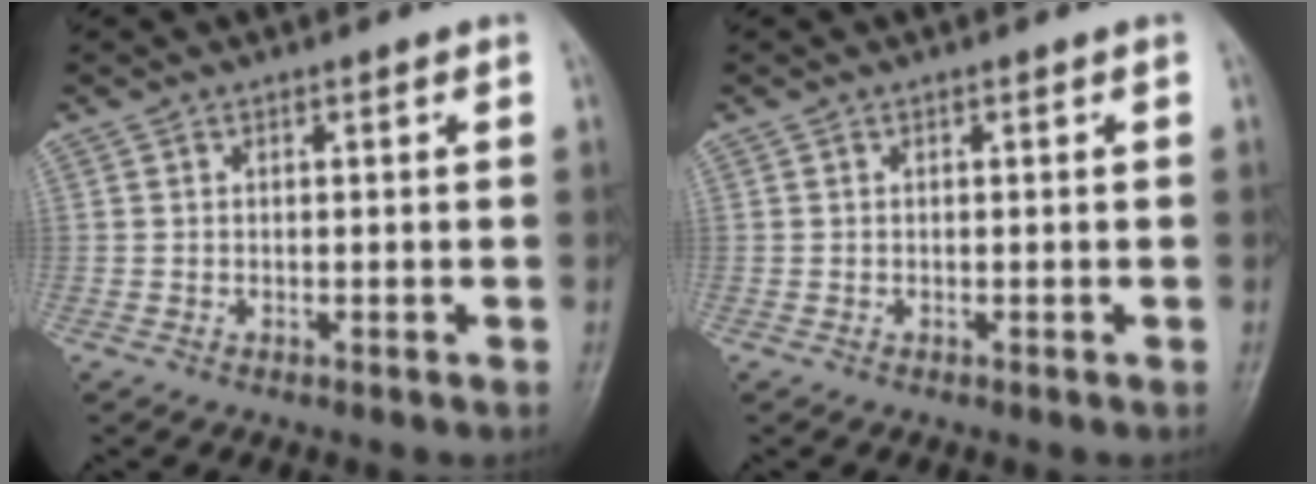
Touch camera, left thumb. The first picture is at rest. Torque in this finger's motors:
{"motor_torque": [-0.04, 0.04, -0.02, -0.02, 0.00]}